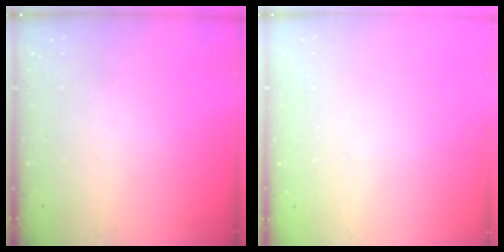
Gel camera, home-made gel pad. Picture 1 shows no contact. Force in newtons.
{"total": 0.0}